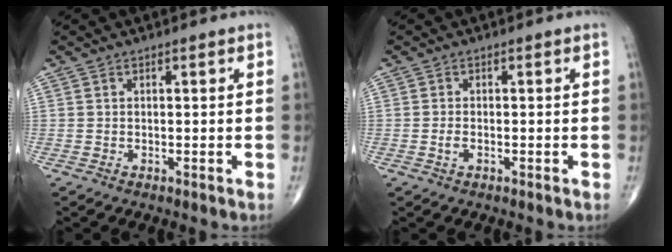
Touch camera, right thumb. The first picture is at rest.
{"total": 1.3, "force": [-0.4, 0.7, 1.1], "torque": [-0.024, 0.001, -0.009]}